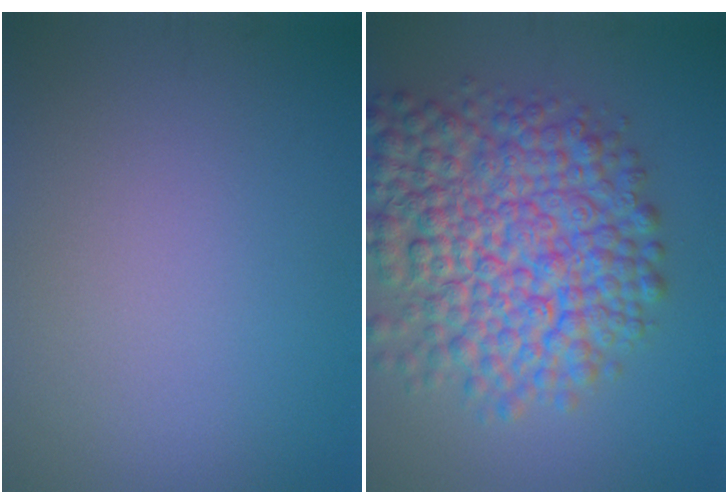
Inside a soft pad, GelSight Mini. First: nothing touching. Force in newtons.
{"total": 11.4, "press": 11.4, "slide": 0.4}